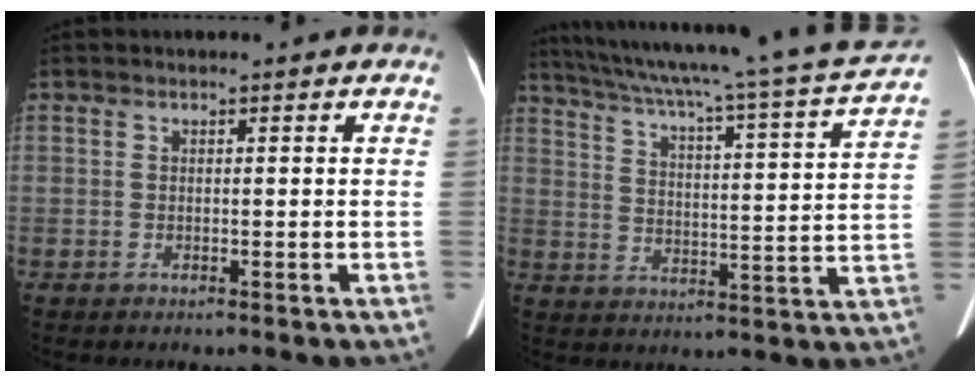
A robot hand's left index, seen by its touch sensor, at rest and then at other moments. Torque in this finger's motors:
{"motor_torque": [-0.77, -1.38, 0.02, 0.10]}